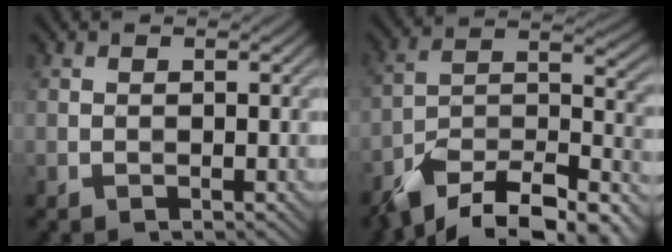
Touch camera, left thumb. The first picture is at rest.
{"total": 13.9, "force": [-10.5, 5.2, 7.4], "torque": [-0.147, -0.009, -0.182]}